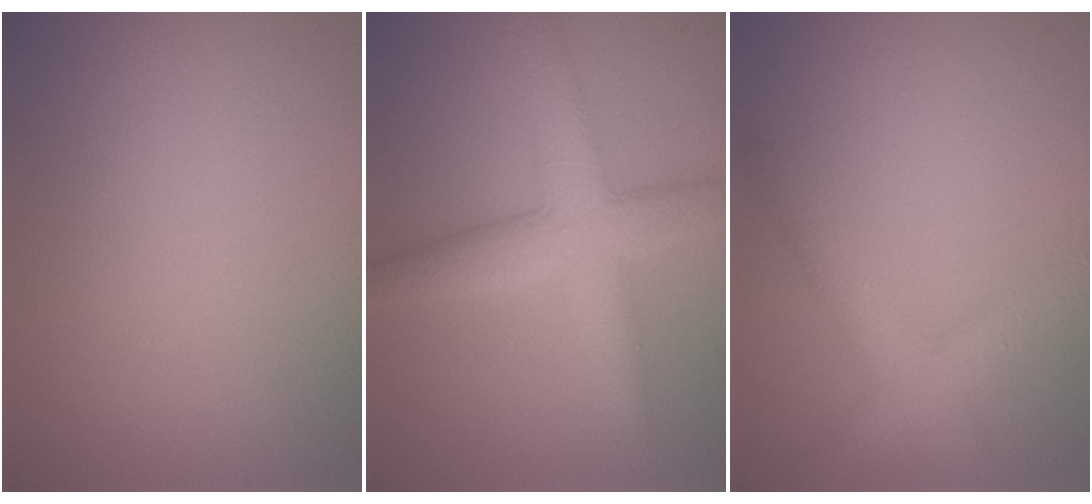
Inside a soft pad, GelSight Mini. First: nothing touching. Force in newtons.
{"total": 5.4, "press": 5.4, "slide": 0.0}
{"total": 3.7, "press": 3.7, "slide": 0.3}